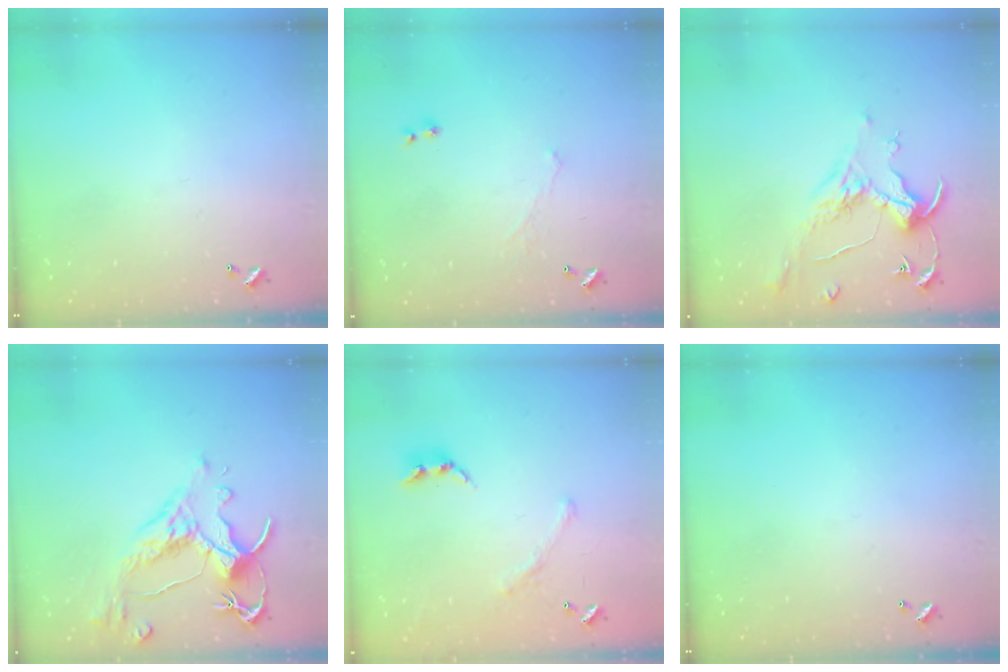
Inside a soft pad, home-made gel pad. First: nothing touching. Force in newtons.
{"total": 1.1, "press": 0.7, "slide": 0.9}
{"total": 0.8, "press": 0.7, "slide": 0.5}
{"total": 4.0, "press": 3.7, "slide": 1.4}
{"total": 1.6, "press": 1.1, "slide": 1.1}
{"total": 0.0}